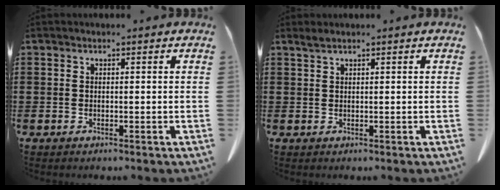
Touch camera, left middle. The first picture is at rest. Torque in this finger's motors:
{"motor_torque": [-0.01, 0.01, 0.01, 0.00]}